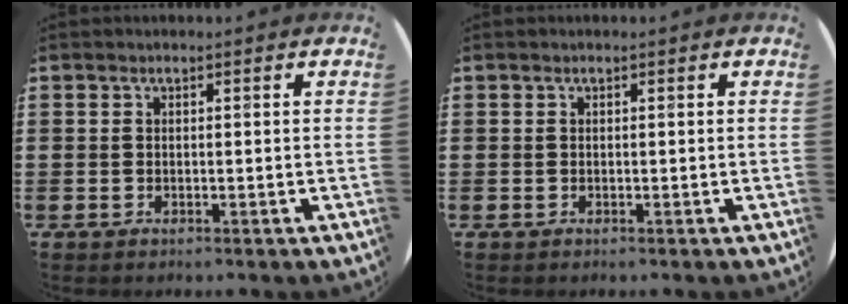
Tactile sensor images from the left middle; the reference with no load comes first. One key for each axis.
{"total": 0.0}